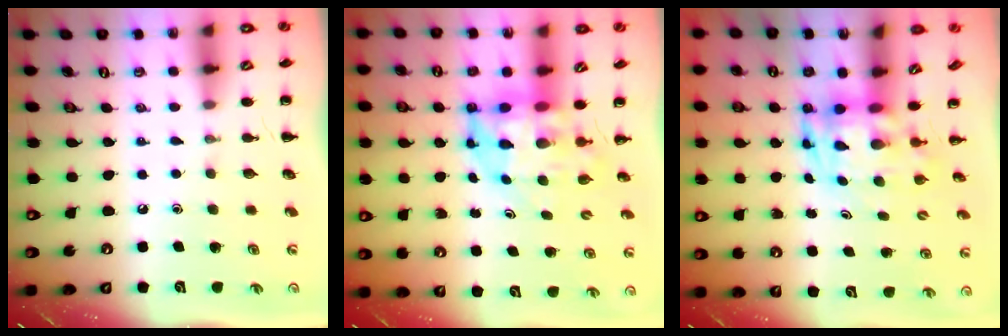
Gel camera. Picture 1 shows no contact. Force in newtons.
{"total": 6.3, "press": 6.0, "slide": 1.8}
{"total": 4.0, "press": 3.9, "slide": 0.8}